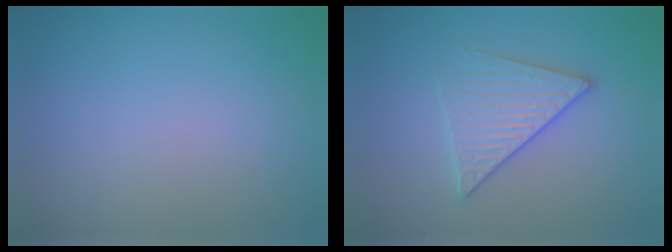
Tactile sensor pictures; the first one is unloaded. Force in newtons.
{"total": 3.4, "press": 3.0, "slide": 1.4}